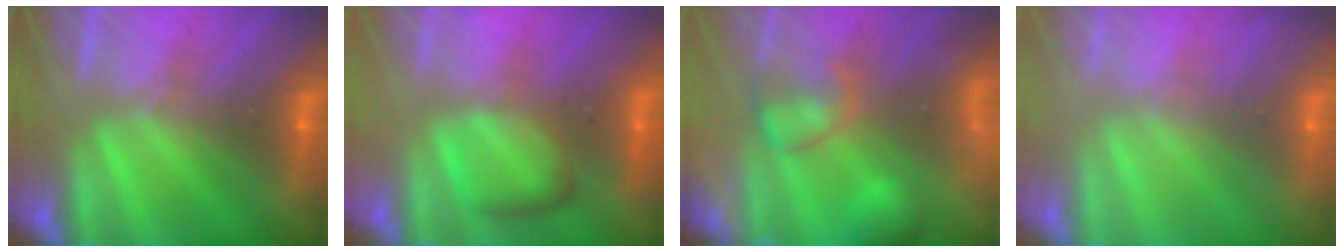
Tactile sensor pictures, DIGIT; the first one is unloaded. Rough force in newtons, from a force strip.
{"total": 2.4}
{"total": 6.6}
{"total": 2.8}